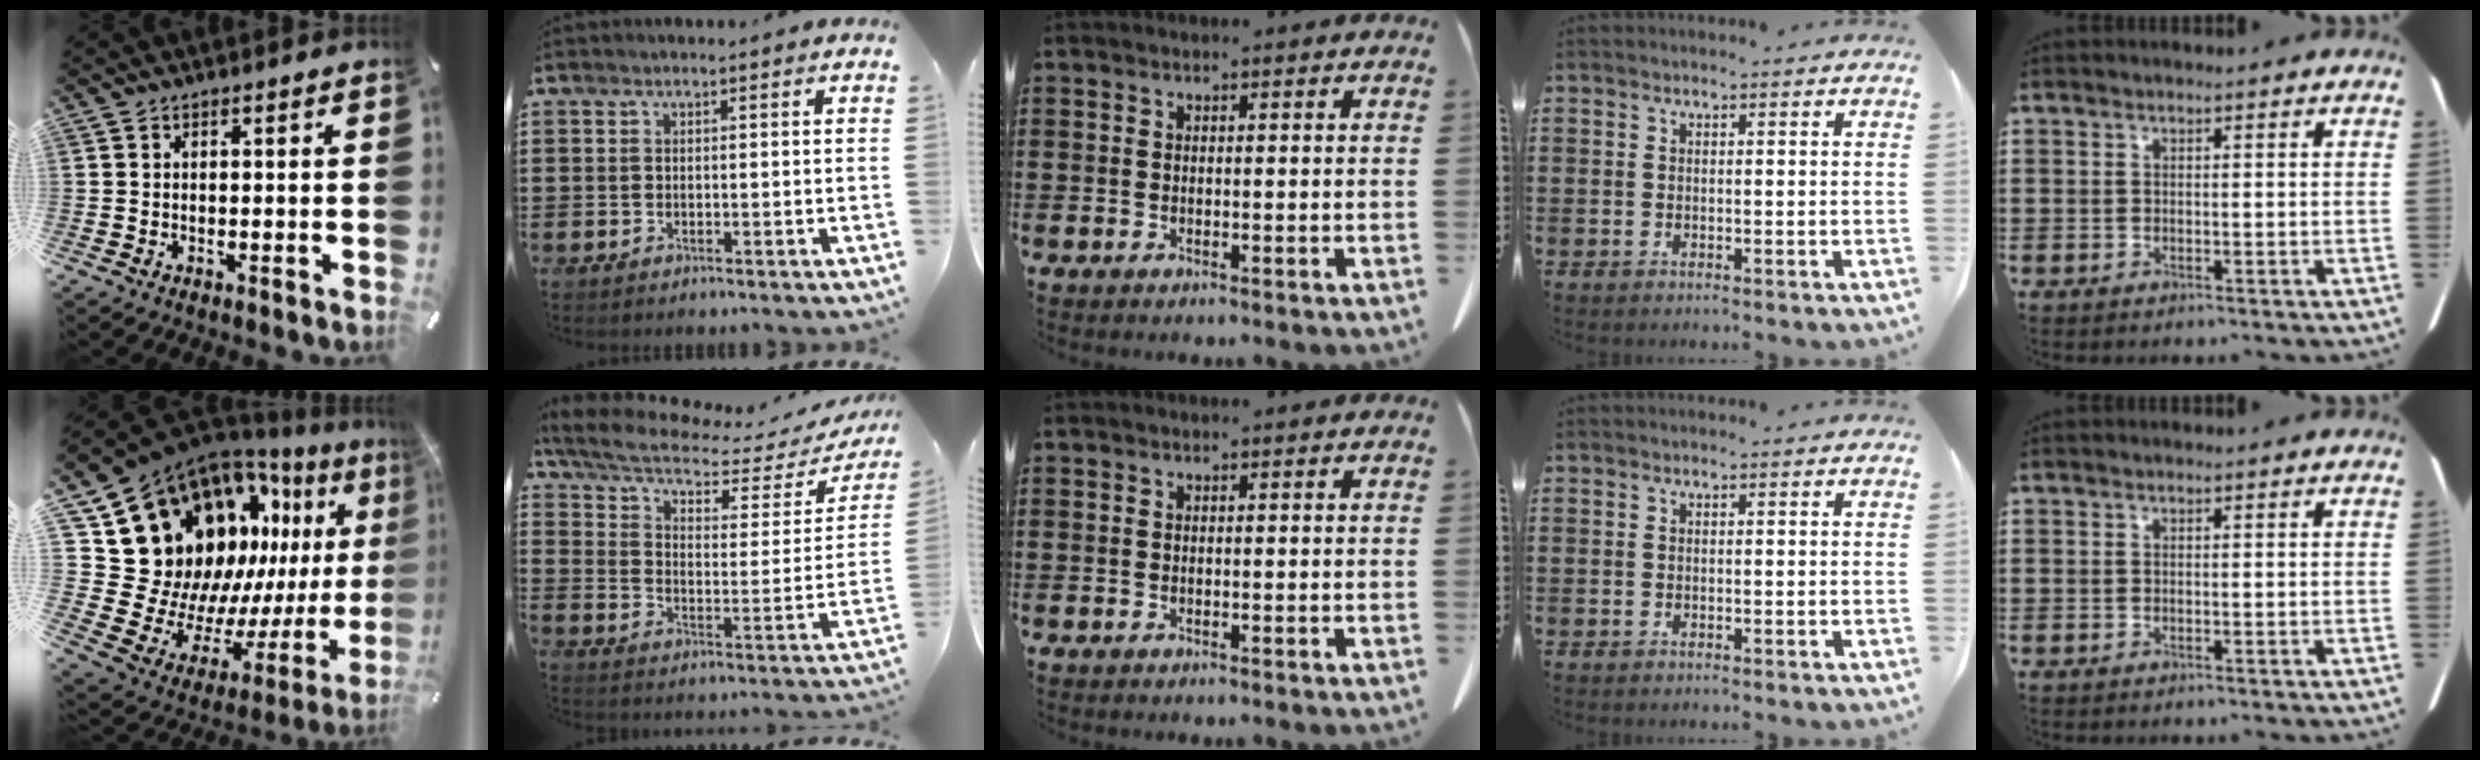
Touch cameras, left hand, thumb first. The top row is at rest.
{"thumb": {"total": 19.8, "force": [8.8, 15.9, 7.9], "torque": [-0.078, -0.140, 0.214]}, "index": {"total": 7.8, "force": [6.1, 2.2, 4.3], "torque": [-0.109, -0.035, 0.105]}}